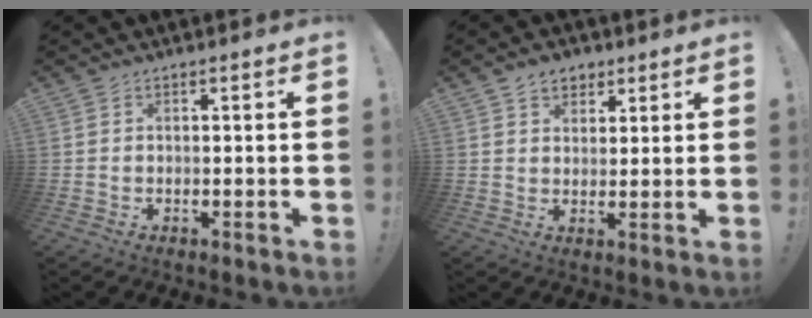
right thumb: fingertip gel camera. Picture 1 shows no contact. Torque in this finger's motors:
{"motor_torque": [-0.06, 0.63, 0.19, 0.04, -0.01]}